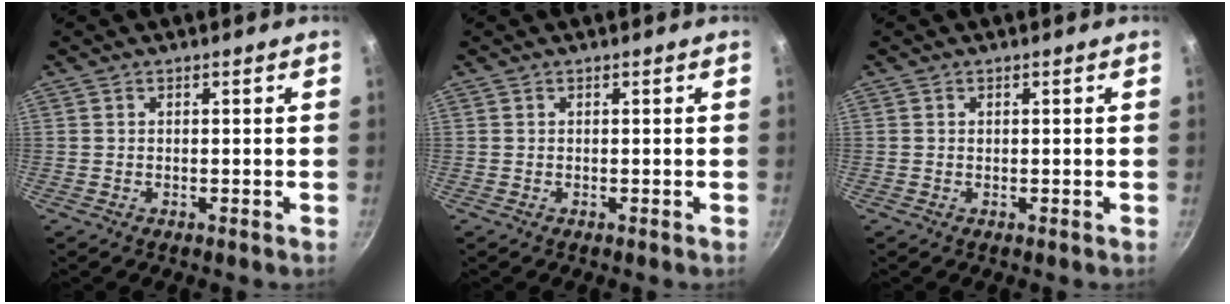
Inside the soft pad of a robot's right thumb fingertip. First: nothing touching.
{"total": 0.0}
{"total": 0.0}